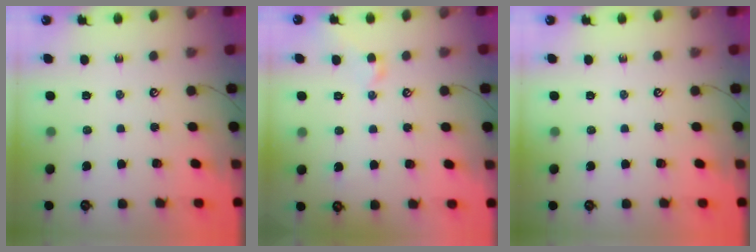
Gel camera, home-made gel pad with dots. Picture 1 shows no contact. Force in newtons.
{"total": 1.2, "press": 1.0, "slide": 0.6}
{"total": 0.0}